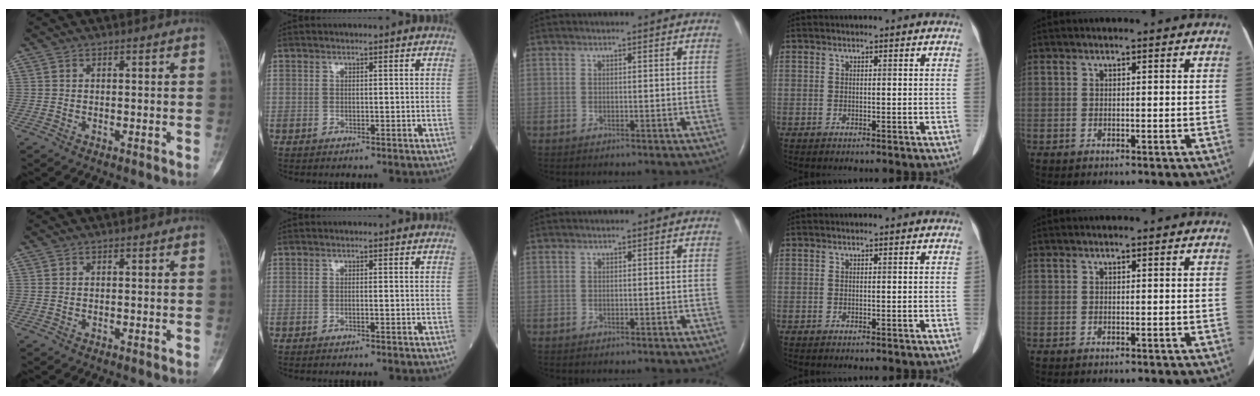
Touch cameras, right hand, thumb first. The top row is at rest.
{}